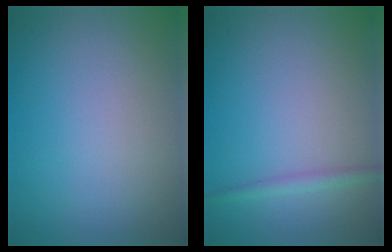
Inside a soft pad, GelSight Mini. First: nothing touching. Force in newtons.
{"total": 1.3, "press": 1.3, "slide": 0.0}